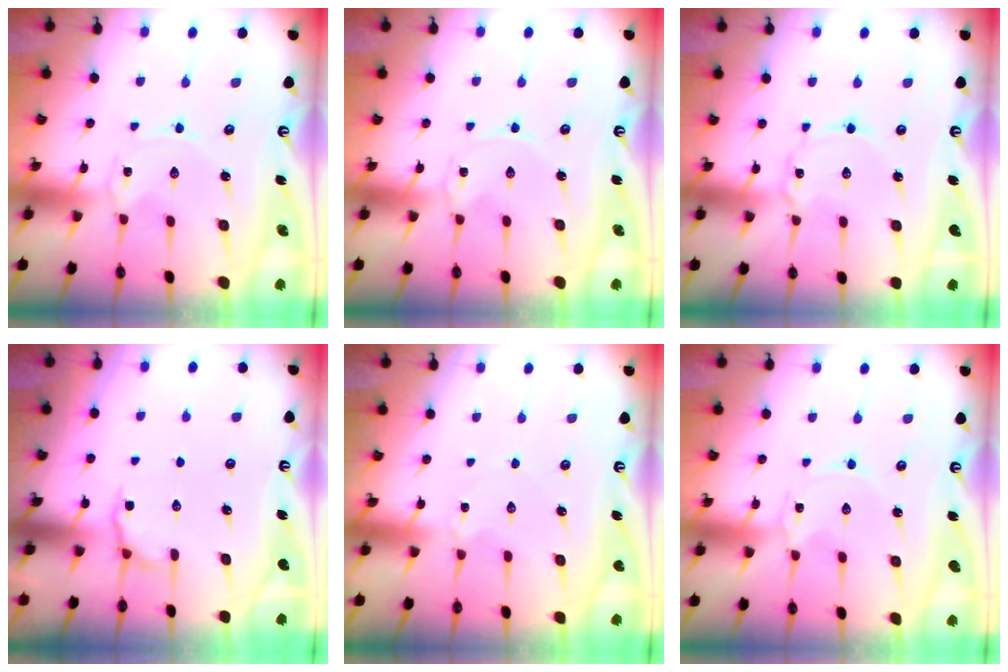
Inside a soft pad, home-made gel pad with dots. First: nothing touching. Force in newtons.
{"total": 0.0}
{"total": 2.4, "press": 2.4, "slide": 0.1}
{"total": 5.6, "press": 5.4, "slide": 1.8}
{"total": 2.7, "press": 2.7, "slide": 0.5}
{"total": 0.0}